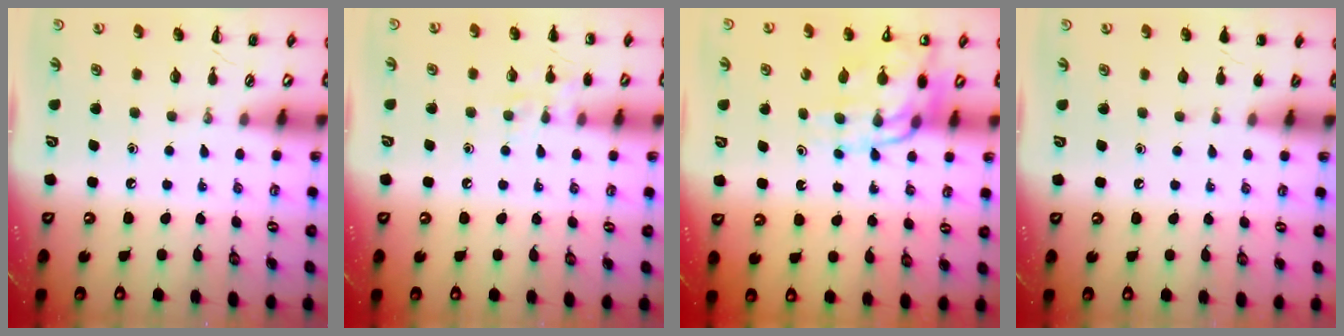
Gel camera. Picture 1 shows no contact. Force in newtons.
{"total": 6.8, "press": 6.7, "slide": 1.1}
{"total": 13.3, "press": 13.0, "slide": 3.1}
{"total": 1.2, "press": 1.2, "slide": 0.1}